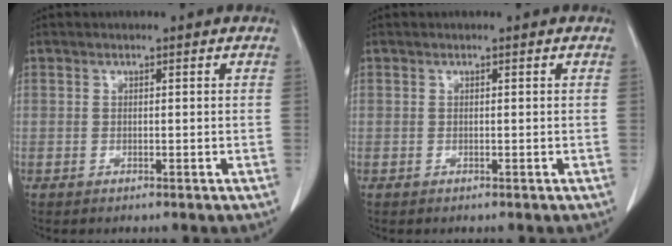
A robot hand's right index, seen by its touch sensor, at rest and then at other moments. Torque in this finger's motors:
{"motor_torque": [-0.01, 0.00, 0.00, 0.00]}